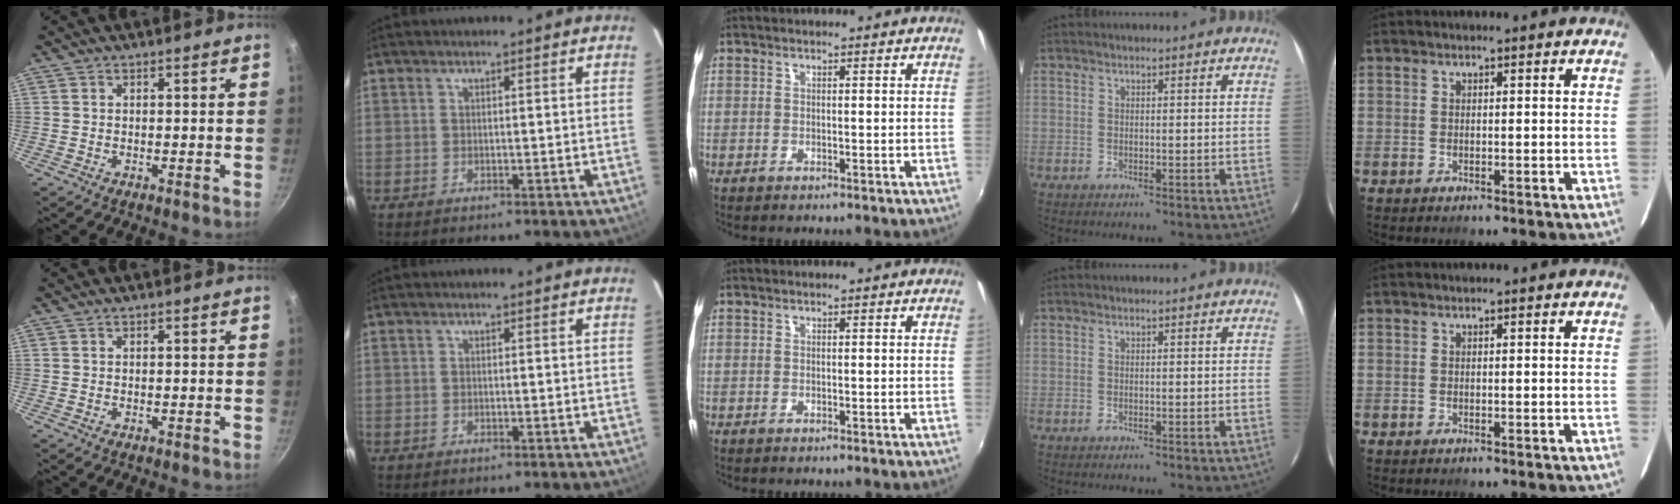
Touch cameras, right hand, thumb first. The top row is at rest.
{}